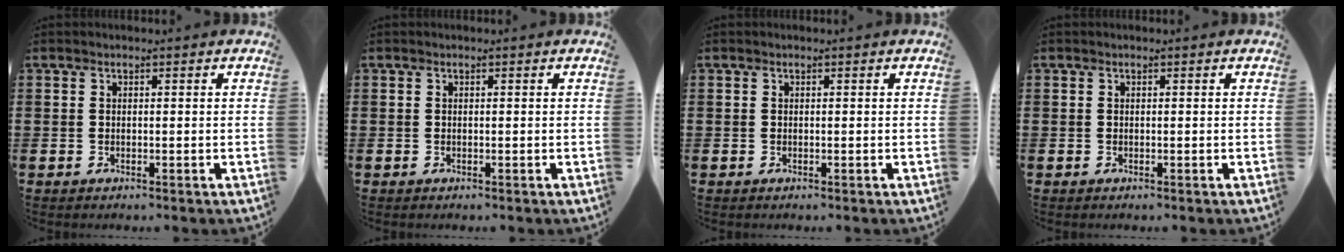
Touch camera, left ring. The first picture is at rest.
{"total": 0.0}
{"total": 0.0}
{"total": 0.0}